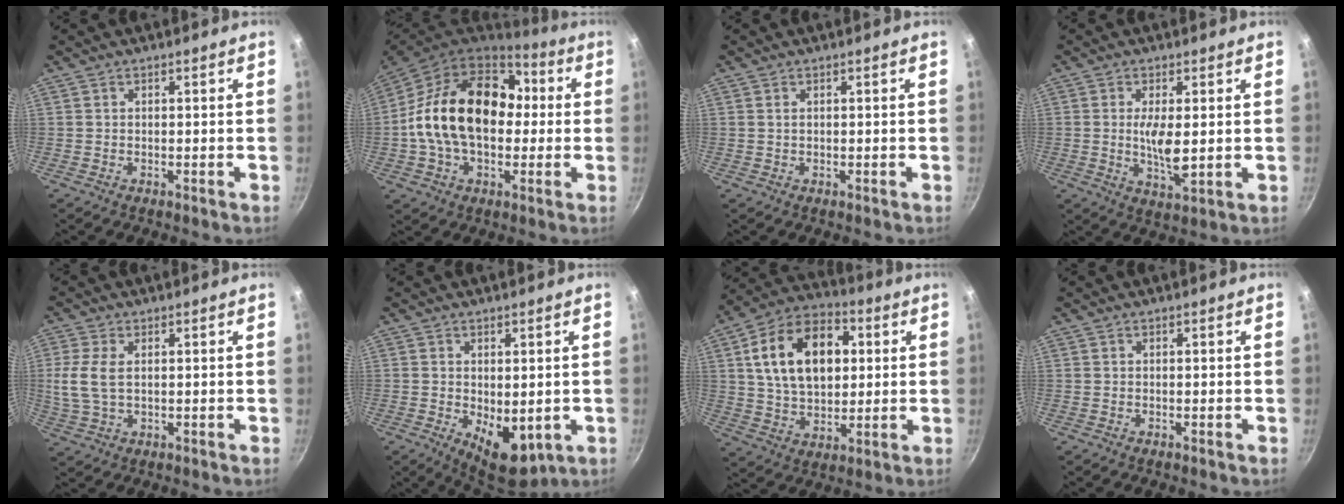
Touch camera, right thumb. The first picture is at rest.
{"total": 22.7, "force": [1.1, 15.5, 16.6], "torque": [-0.257, 0.041, 0.009]}
{"total": 0.8, "force": [0.3, 0.5, 0.5], "torque": [-0.009, 0.002, 0.005]}
{"total": 6.9, "force": [0.4, 2.3, 6.4], "torque": [-0.123, -0.014, 0.011]}
{"total": 6.9, "force": [1.0, 3.9, 5.6], "torque": [-0.126, 0.001, 0.020]}
{"total": 8.2, "force": [-0.2, 4.7, 6.8], "torque": [-0.073, -0.020, 0.010]}
{"total": 19.4, "force": [4.2, 12.7, 14.0], "torque": [-0.208, 0.010, 0.065]}
{"total": 0.0}